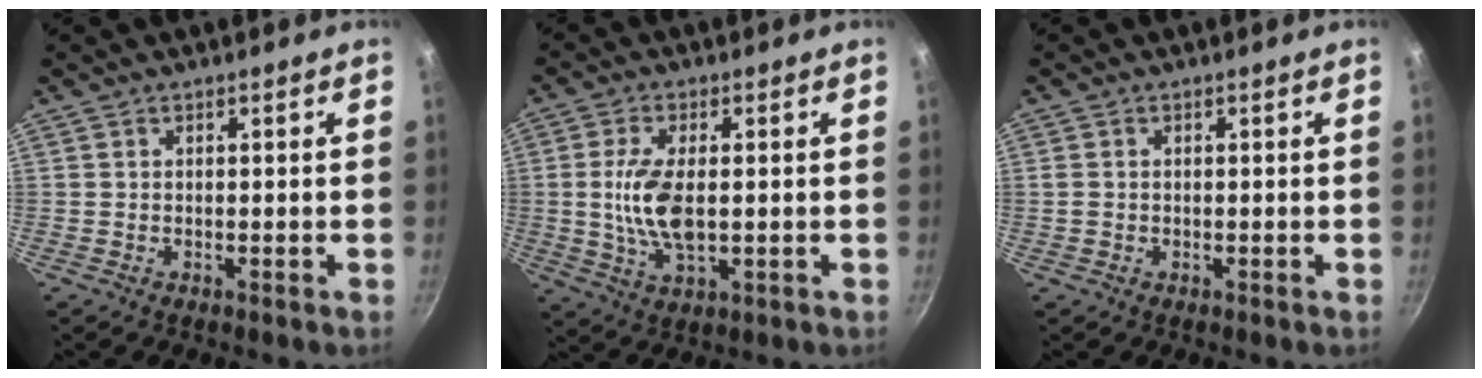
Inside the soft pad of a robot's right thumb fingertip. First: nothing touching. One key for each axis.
{"total": 9.4, "fx": 0.0, "fy": 4.5, "fz": 8.3, "tx": -0.163, "ty": -0.004, "tz": 0.001}
{"total": 1.3, "fx": -0.2, "fy": 1.2, "fz": 0.6, "tx": -0.010, "ty": 0.003, "tz": -0.004}